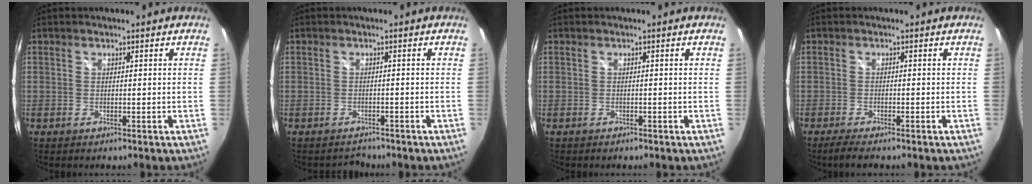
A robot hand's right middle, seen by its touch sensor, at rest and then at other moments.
{"total": 3.6, "force": [-3.4, 1.0, -0.6], "torque": [0.004, 0.008, -0.056]}
{"total": 0.7, "force": [-0.6, 0.4, 0.1], "torque": [-0.005, -0.001, -0.009]}
{"total": 2.8, "force": [-2.4, 0.2, 1.5], "torque": [-0.041, -0.008, -0.043]}